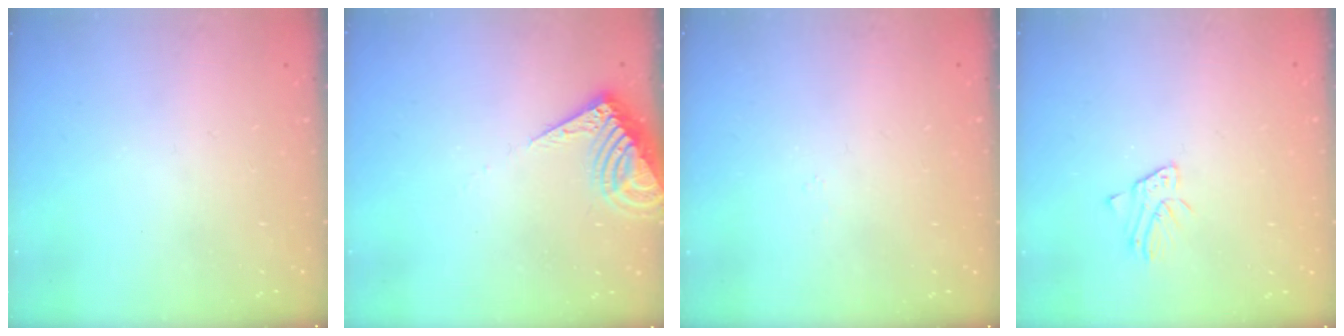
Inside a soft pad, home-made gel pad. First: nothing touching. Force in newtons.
{"total": 7.7, "press": 7.7, "slide": 0.5}
{"total": 3.0, "press": 3.0, "slide": 0.1}
{"total": 1.7, "press": 1.6, "slide": 0.1}